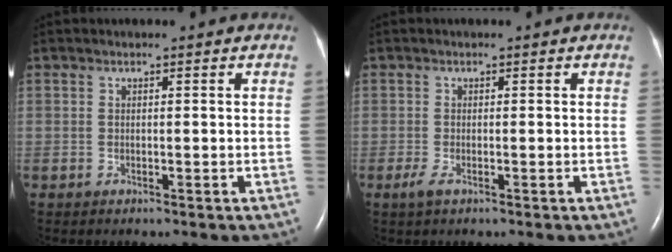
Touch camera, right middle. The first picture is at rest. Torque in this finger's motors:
{"motor_torque": [0.43, -0.33, -0.01, 0.01]}